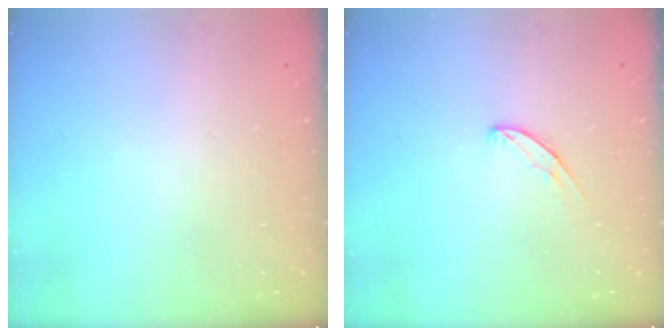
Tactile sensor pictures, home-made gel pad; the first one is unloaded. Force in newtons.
{"total": 5.6, "press": 5.6, "slide": 0.4}